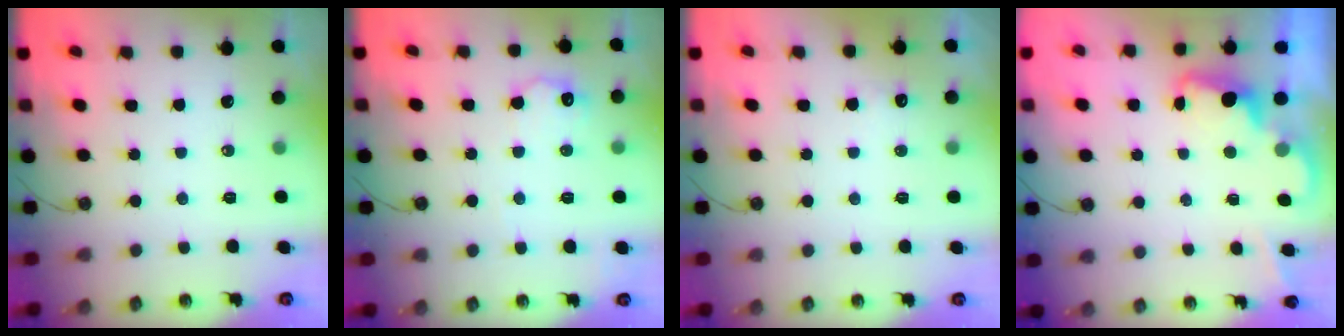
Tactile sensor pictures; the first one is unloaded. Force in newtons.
{"total": 9.5, "press": 9.5, "slide": 0.6}
{"total": 2.9, "press": 2.7, "slide": 1.0}
{"total": 2.3, "press": 2.2, "slide": 0.5}